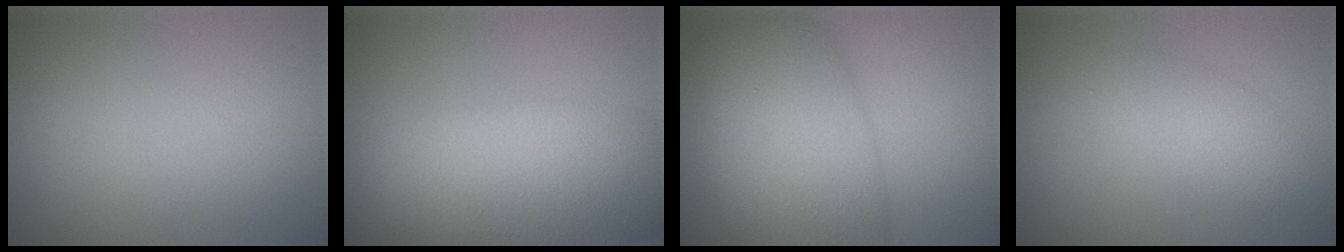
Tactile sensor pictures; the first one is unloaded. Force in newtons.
{"total": 9.8, "press": 9.8, "slide": 0.6}
{"total": 10.1, "press": 10.1, "slide": 0.3}
{"total": 3.0, "press": 3.0, "slide": 0.2}